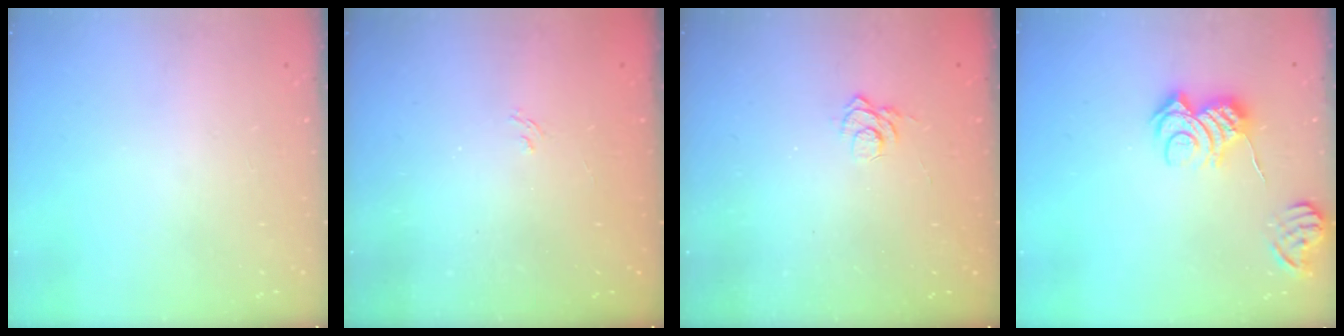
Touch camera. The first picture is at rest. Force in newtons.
{"total": 1.3, "press": 0.7, "slide": 1.2}
{"total": 2.8, "press": 2.4, "slide": 1.4}
{"total": 10.3, "press": 10.3, "slide": 1.0}